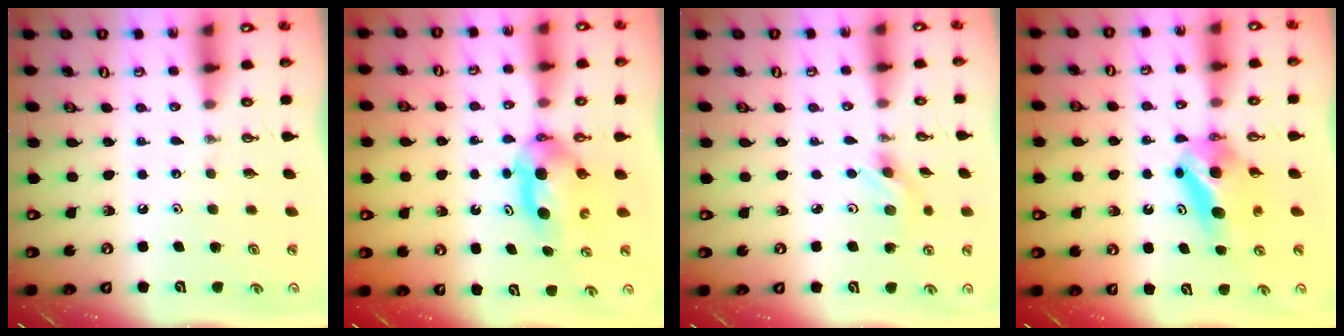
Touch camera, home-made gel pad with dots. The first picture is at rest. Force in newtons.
{"total": 6.5, "press": 5.8, "slide": 3.0}
{"total": 3.0, "press": 2.9, "slide": 0.9}
{"total": 8.3, "press": 5.9, "slide": 5.9}